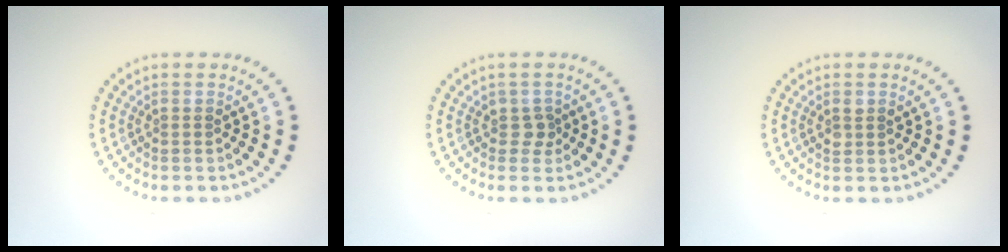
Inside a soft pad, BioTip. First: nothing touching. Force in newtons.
{"total": 1.3, "press": 1.0, "slide": 0.7}
{"total": 1.0, "press": 1.0, "slide": 0.2}